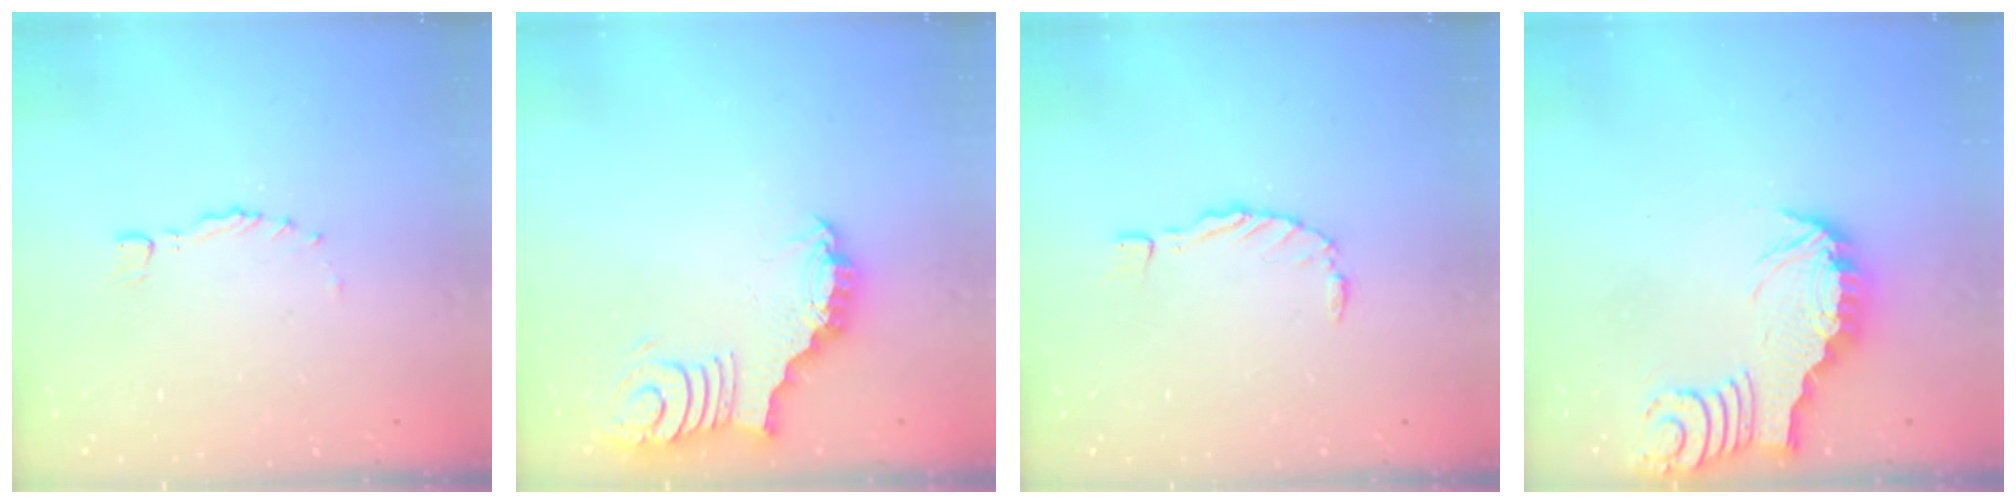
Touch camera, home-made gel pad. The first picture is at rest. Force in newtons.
{"total": 3.0, "press": 3.0, "slide": 0.3}
{"total": 0.0}
{"total": 3.1, "press": 3.1, "slide": 0.3}